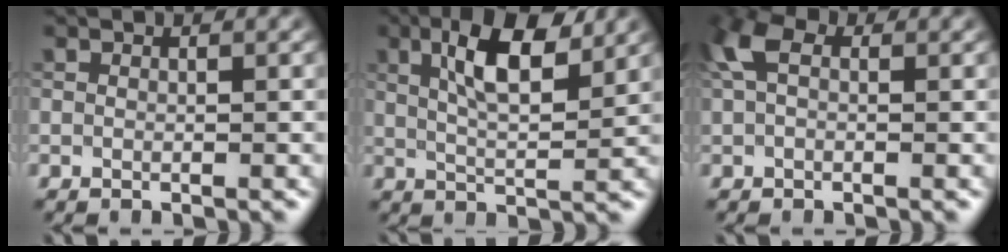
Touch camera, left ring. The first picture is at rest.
{"total": 6.3, "force": [2.7, 1.9, 5.4], "torque": [-0.097, 0.004, 0.044]}
{"total": 4.0, "force": [1.3, 2.4, 2.9], "torque": [-0.066, 0.015, 0.014]}